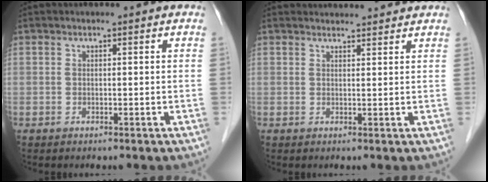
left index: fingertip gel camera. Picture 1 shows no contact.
{"total": 5.2, "force": [5.1, 0.9, 0.6], "torque": [-0.006, 0.020, 0.058]}